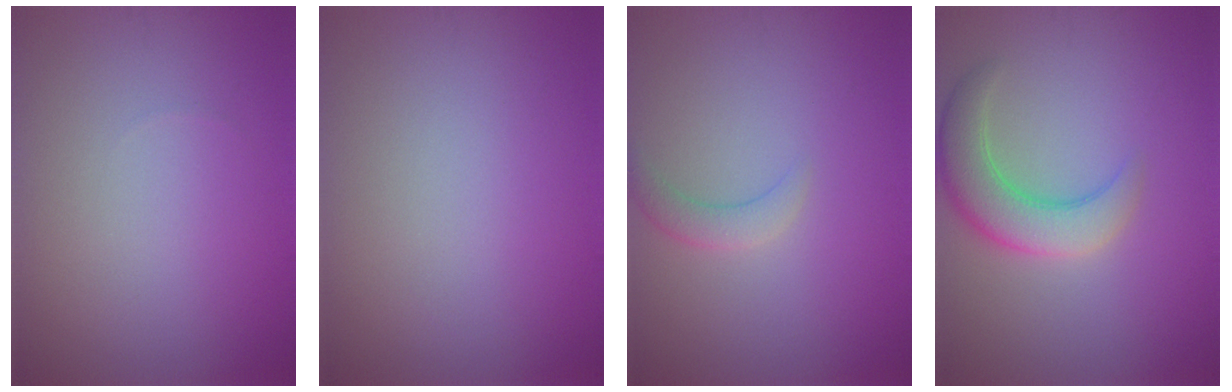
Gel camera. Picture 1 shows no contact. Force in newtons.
{"total": 0.0}
{"total": 1.8, "press": 1.8, "slide": 0.1}
{"total": 5.2, "press": 5.2, "slide": 0.3}